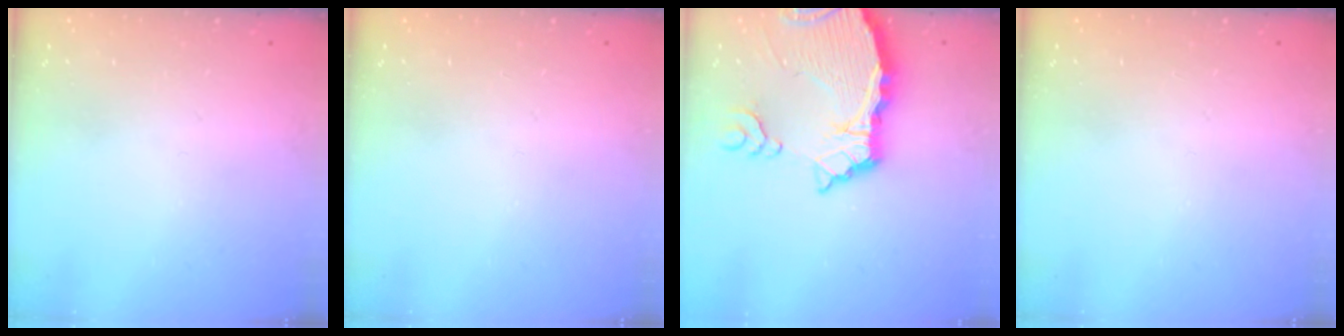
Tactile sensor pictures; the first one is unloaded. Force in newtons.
{"total": 0.0}
{"total": 10.1, "press": 10.1, "slide": 1.1}
{"total": 0.0}